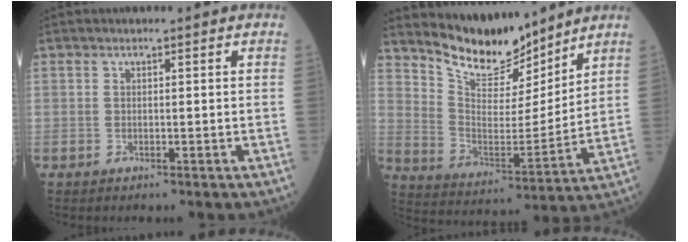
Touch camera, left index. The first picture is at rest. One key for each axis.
{"total": 12.1, "fx": 11.2, "fy": 2.8, "fz": 3.7, "tx": -0.074, "ty": -0.007, "tz": 0.212}